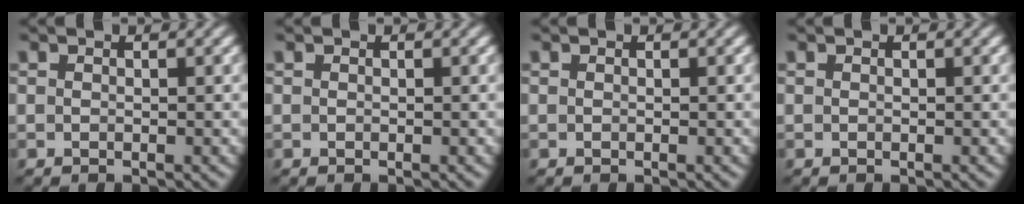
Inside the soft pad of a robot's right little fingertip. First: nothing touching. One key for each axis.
{"total": 0.0}
{"total": 0.0}
{"total": 0.0}